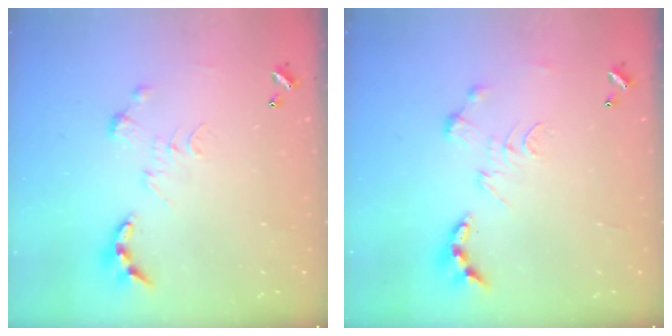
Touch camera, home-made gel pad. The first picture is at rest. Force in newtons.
{"total": 0.0}